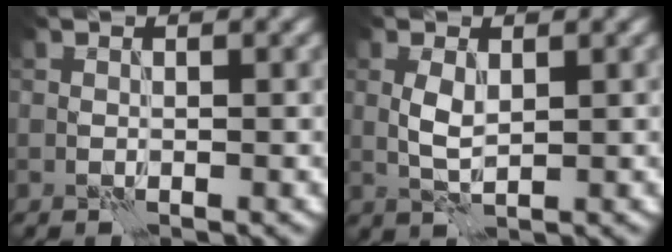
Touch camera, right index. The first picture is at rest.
{"total": 2.0, "force": [0.4, 0.8, 1.8], "torque": [-0.039, 0.002, 0.009]}